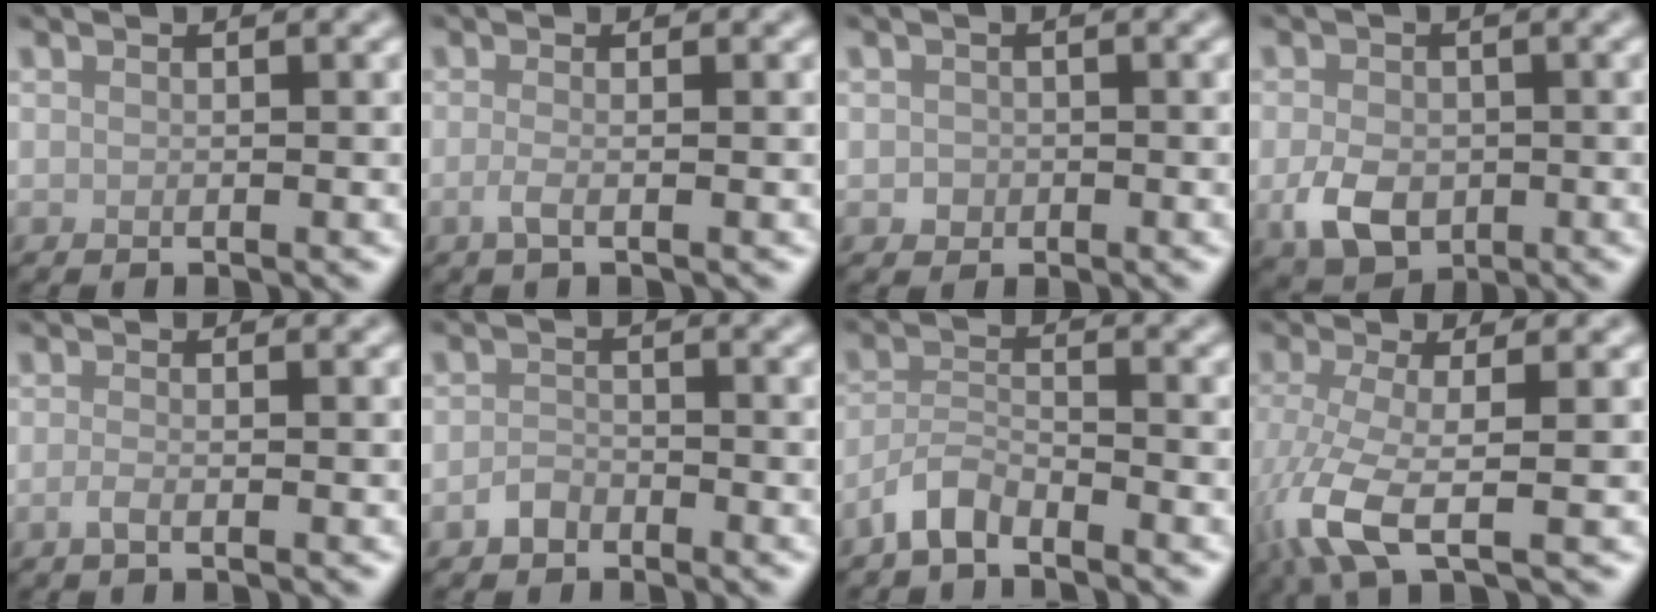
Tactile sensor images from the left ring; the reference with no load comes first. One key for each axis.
{"total": 1.7, "fx": -0.4, "fy": 0.6, "fz": 1.5, "tx": -0.027, "ty": -0.004, "tz": -0.013}
{"total": 1.0, "fx": -0.2, "fy": 1.0, "fz": 0.1, "tx": 0.005, "ty": -0.004, "tz": -0.005}
{"total": 4.4, "fx": -1.1, "fy": 3.2, "fz": 2.8, "tx": -0.057, "ty": -0.011, "tz": -0.022}
{"total": 1.3, "fx": -0.5, "fy": 0.4, "fz": 1.1, "tx": -0.019, "ty": -0.002, "tz": -0.013}
{"total": 1.6, "fx": -1.2, "fy": 1.0, "fz": 0.5, "tx": -0.007, "ty": 0.004, "tz": -0.026}
{"total": 2.9, "fx": -2.5, "fy": 0.8, "fz": 1.3, "tx": -0.026, "ty": 0.006, "tz": -0.058}
{"total": 6.4, "fx": -2.5, "fy": 1.9, "fz": 5.6, "tx": -0.132, "ty": -0.016, "tz": -0.056}